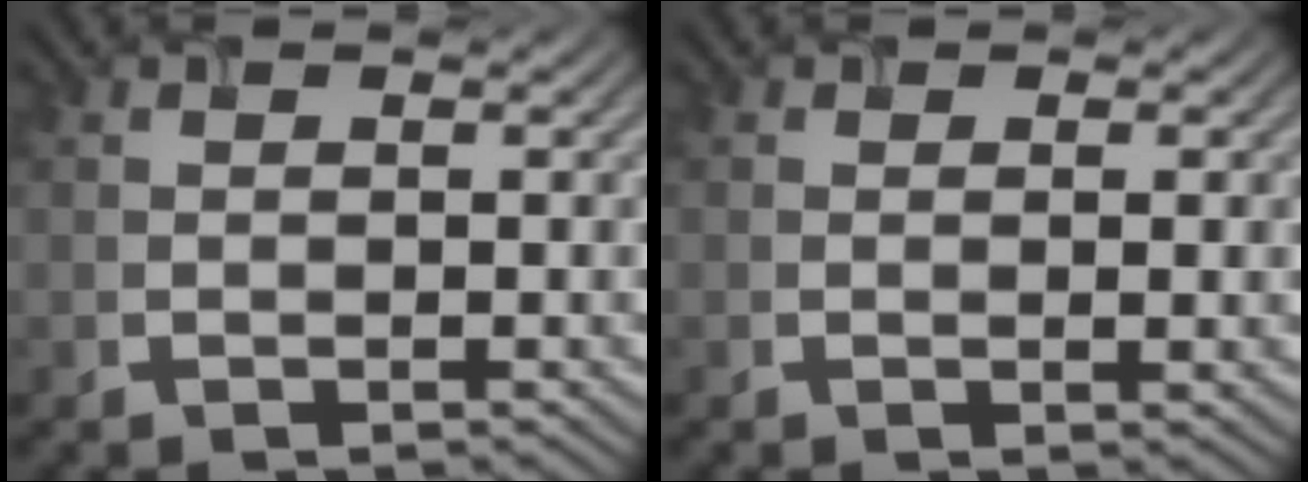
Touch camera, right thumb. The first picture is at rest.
{"total": 0.6, "force": [0.0, 0.1, 0.6], "torque": [-0.008, -0.002, 0.006]}